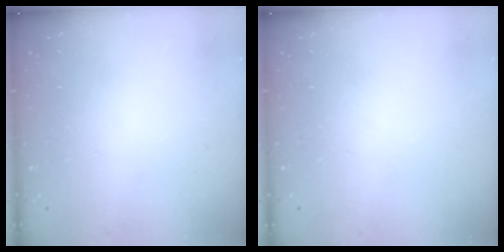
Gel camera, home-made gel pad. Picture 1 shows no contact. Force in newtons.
{"total": 0.0}